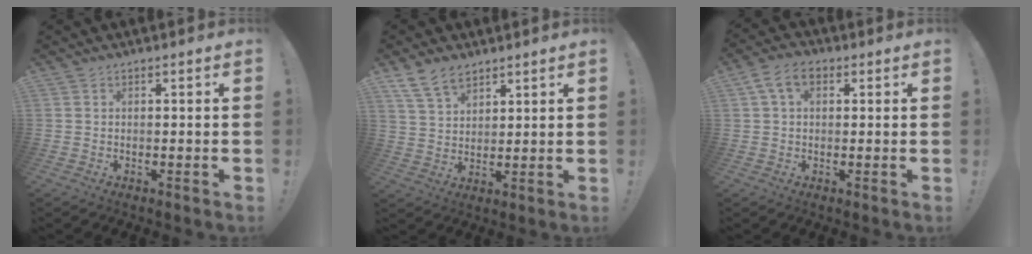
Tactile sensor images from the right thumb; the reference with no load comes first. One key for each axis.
{"total": 8.9, "fx": 6.5, "fy": 4.9, "fz": 3.6, "tx": -0.074, "ty": -0.028, "tz": 0.130}
{"total": 7.2, "fx": 2.4, "fy": 4.6, "fz": 4.9, "tx": -0.094, "ty": 0.012, "tz": 0.050}